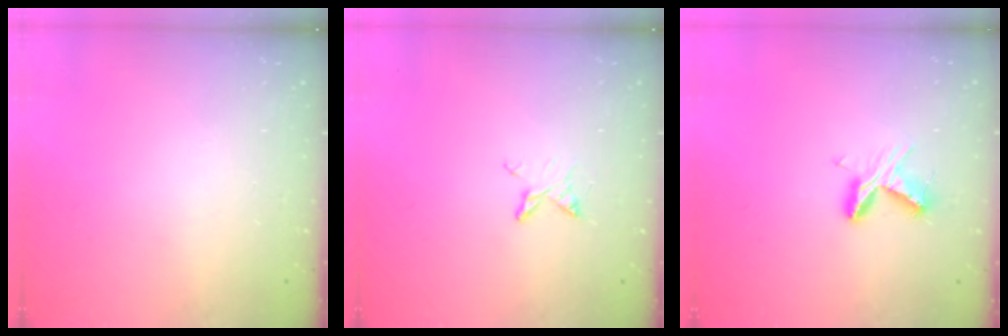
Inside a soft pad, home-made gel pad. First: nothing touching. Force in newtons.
{"total": 3.6, "press": 3.6, "slide": 0.4}
{"total": 6.7, "press": 6.7, "slide": 0.6}